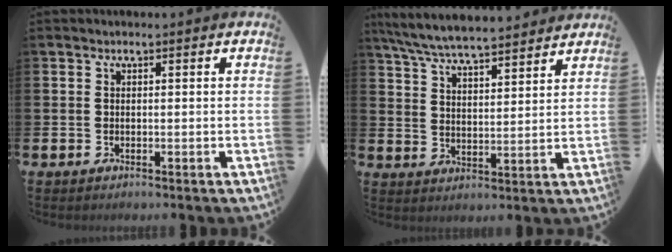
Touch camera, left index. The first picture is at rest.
{"total": 7.0, "force": [6.7, 0.4, 1.8], "torque": [-0.063, -0.038, 0.121]}